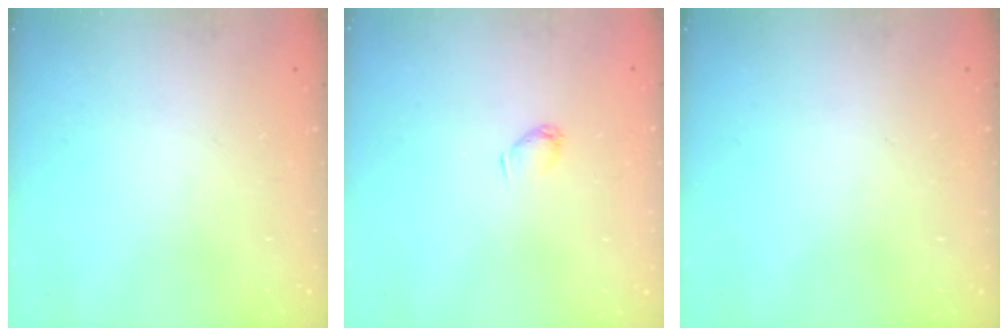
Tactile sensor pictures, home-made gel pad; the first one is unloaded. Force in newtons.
{"total": 3.2, "press": 3.2, "slide": 0.5}
{"total": 0.0}